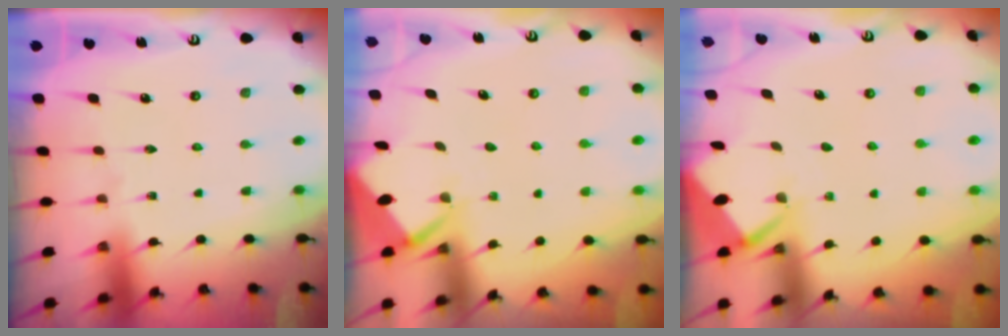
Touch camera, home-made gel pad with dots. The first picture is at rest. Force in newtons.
{"total": 2.6, "press": 2.6, "slide": 0.4}
{"total": 2.9, "press": 2.8, "slide": 0.3}